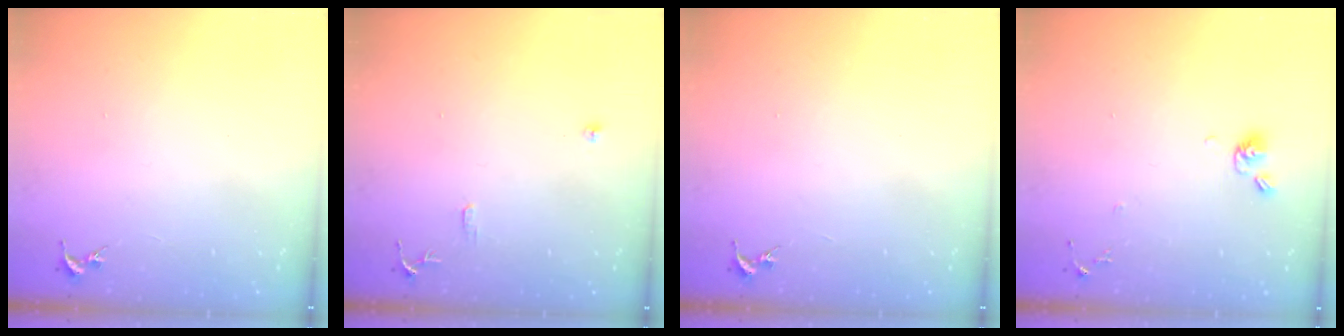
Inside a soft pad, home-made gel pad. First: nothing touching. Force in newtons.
{"total": 7.1, "press": 7.1, "slide": 0.7}
{"total": 0.0}
{"total": 7.1, "press": 6.8, "slide": 2.1}